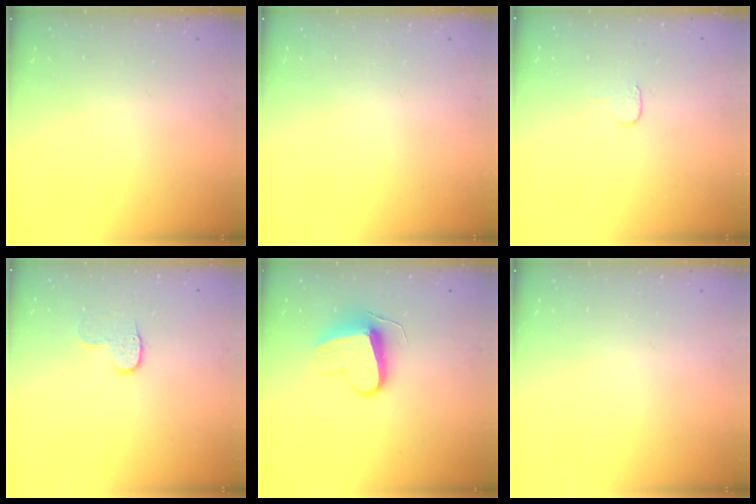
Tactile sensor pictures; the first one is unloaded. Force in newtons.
{"total": 0.0}
{"total": 3.8, "press": 3.8, "slide": 0.4}
{"total": 6.6, "press": 6.6, "slide": 0.6}
{"total": 10.3, "press": 10.2, "slide": 1.2}
{"total": 0.0}